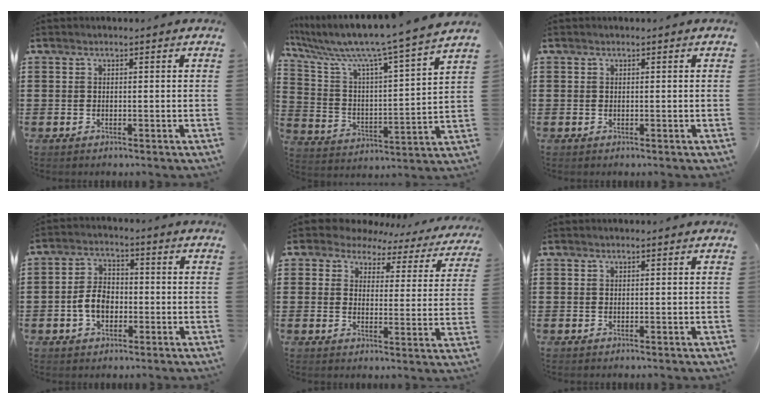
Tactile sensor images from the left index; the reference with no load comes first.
{"total": 8.6, "force": [7.4, -0.3, 4.3], "torque": [-0.118, -0.064, 0.114]}
{"total": 0.0}
{"total": 5.4, "force": [-1.5, 3.5, 3.8], "torque": [-0.092, 0.004, -0.034]}
{"total": 4.2, "force": [3.7, 1.9, 0.5], "torque": [-0.036, -0.018, 0.063]}
{"total": 0.0}